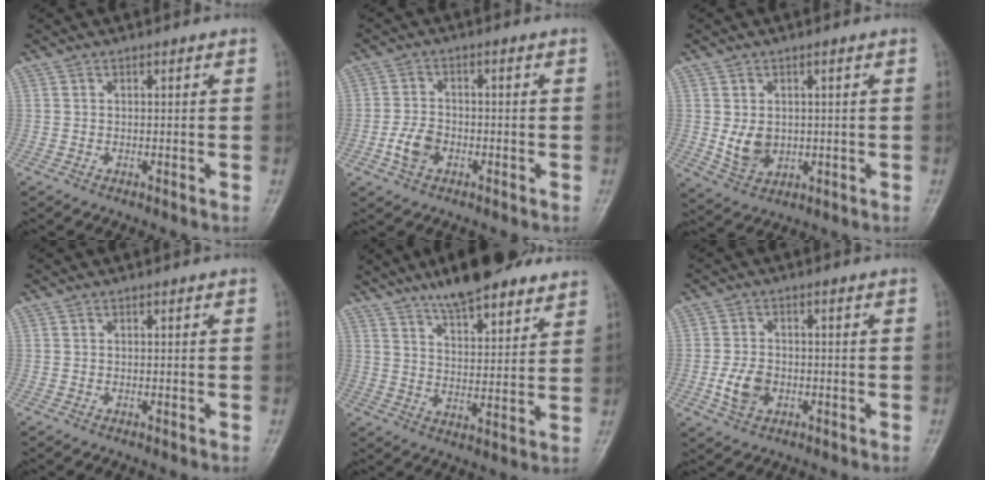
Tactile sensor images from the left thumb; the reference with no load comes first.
{"total": 4.8, "force": [-1.8, 3.3, 3.0], "torque": [-0.054, 0.011, -0.037]}
{"total": 5.2, "force": [0.4, 4.0, 3.3], "torque": [-0.043, -0.012, 0.021]}
{"total": 0.0}
{"total": 15.7, "force": [11.8, 4.6, 9.2], "torque": [-0.108, -0.056, 0.186]}
{"total": 5.3, "force": [-1.4, 3.8, 3.4], "torque": [-0.061, 0.004, -0.024]}